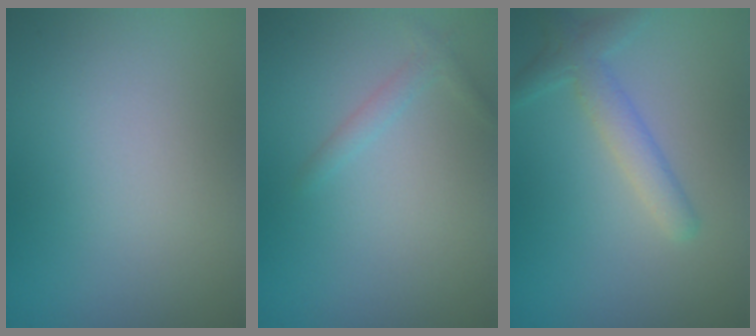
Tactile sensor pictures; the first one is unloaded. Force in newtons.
{"total": 1.1, "press": 1.1, "slide": 0.0}
{"total": 2.8, "press": 2.8, "slide": 0.1}